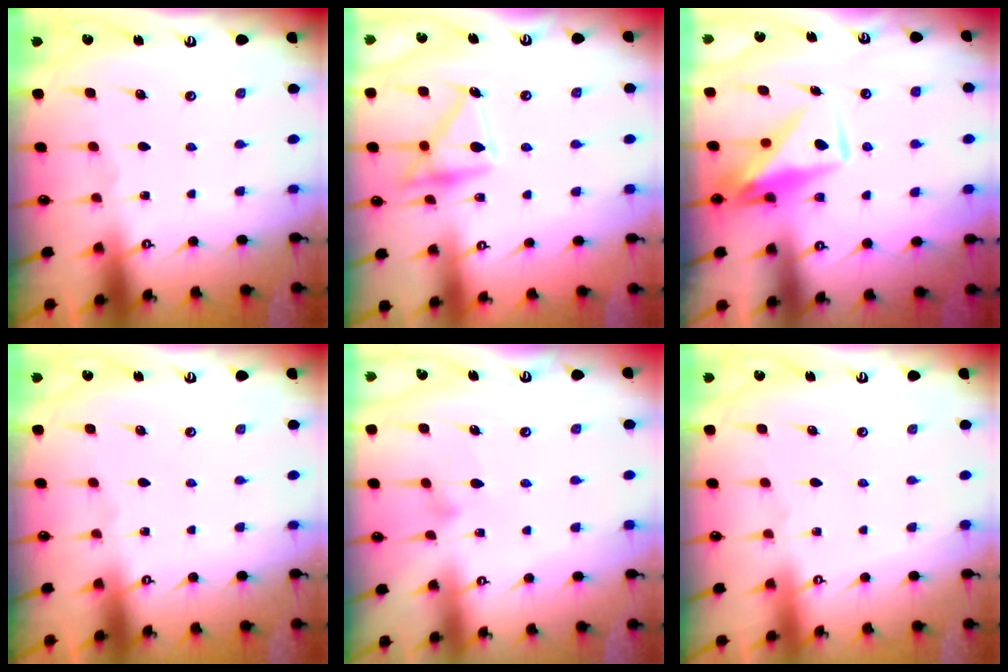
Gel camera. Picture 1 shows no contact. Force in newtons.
{"total": 17.5, "press": 17.4, "slide": 1.2}
{"total": 10.9, "press": 10.8, "slide": 0.9}
{"total": 0.0}
{"total": 7.7, "press": 7.7, "slide": 0.4}
{"total": 3.9, "press": 3.9, "slide": 0.1}